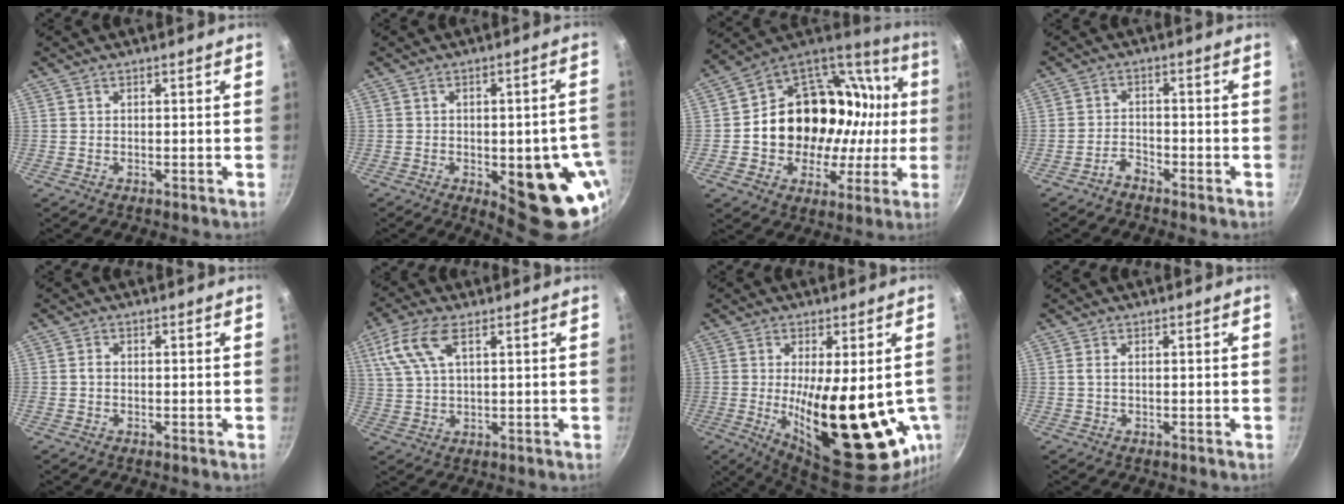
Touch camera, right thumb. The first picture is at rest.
{"total": 17.9, "force": [-5.2, 7.6, 15.4], "torque": [-0.123, 0.006, -0.058]}
{"total": 27.5, "force": [1.3, 21.4, 17.2], "torque": [-0.234, 0.050, 0.039]}
{"total": 2.6, "force": [-2.3, 0.9, 0.7], "torque": [-0.010, 0.023, -0.044]}
{"total": 1.2, "force": [-0.2, 1.0, 0.7], "torque": [-0.012, 0.007, -0.004]}
{"total": 8.9, "force": [3.7, 3.9, 7.1], "torque": [-0.154, 0.010, 0.076]}
{"total": 23.5, "force": [-3.6, 8.3, 21.6], "torque": [-0.293, -0.033, -0.028]}
{"total": 1.0, "force": [0.1, 0.4, 0.9], "torque": [-0.021, 0.001, 0.002]}